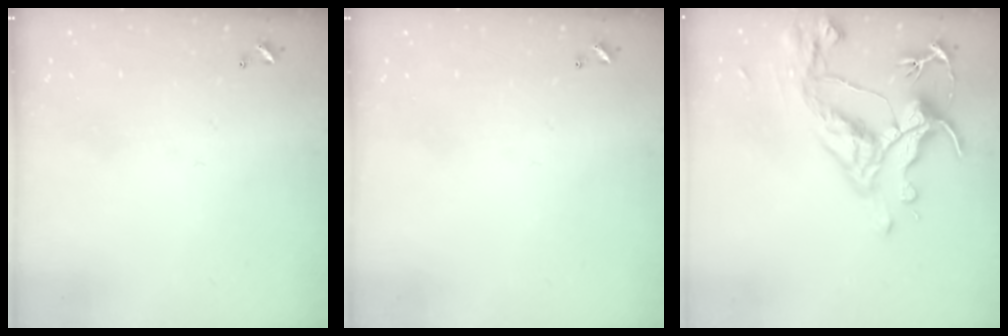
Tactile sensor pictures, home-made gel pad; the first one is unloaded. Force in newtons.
{"total": 0.0}
{"total": 9.1, "press": 9.0, "slide": 1.6}